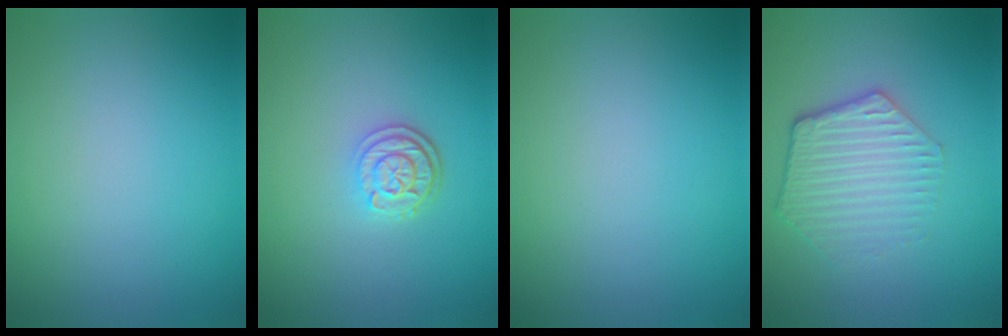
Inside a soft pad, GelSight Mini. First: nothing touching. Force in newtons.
{"total": 2.8, "press": 2.3, "slide": 1.6}
{"total": 0.0}
{"total": 4.1, "press": 3.3, "slide": 2.5}